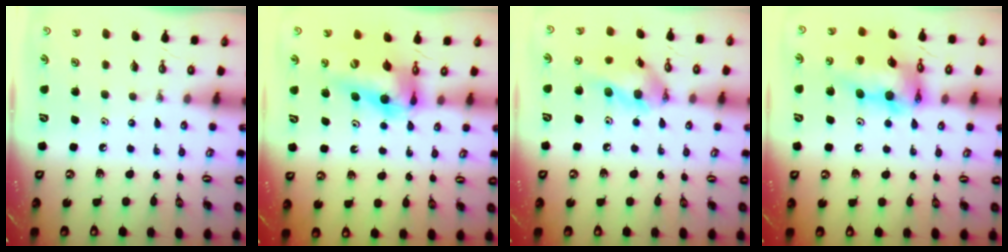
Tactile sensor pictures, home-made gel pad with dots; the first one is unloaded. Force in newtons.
{"total": 13.2, "press": 13.2, "slide": 1.2}
{"total": 14.0, "press": 13.8, "slide": 2.5}
{"total": 17.7, "press": 17.6, "slide": 1.8}